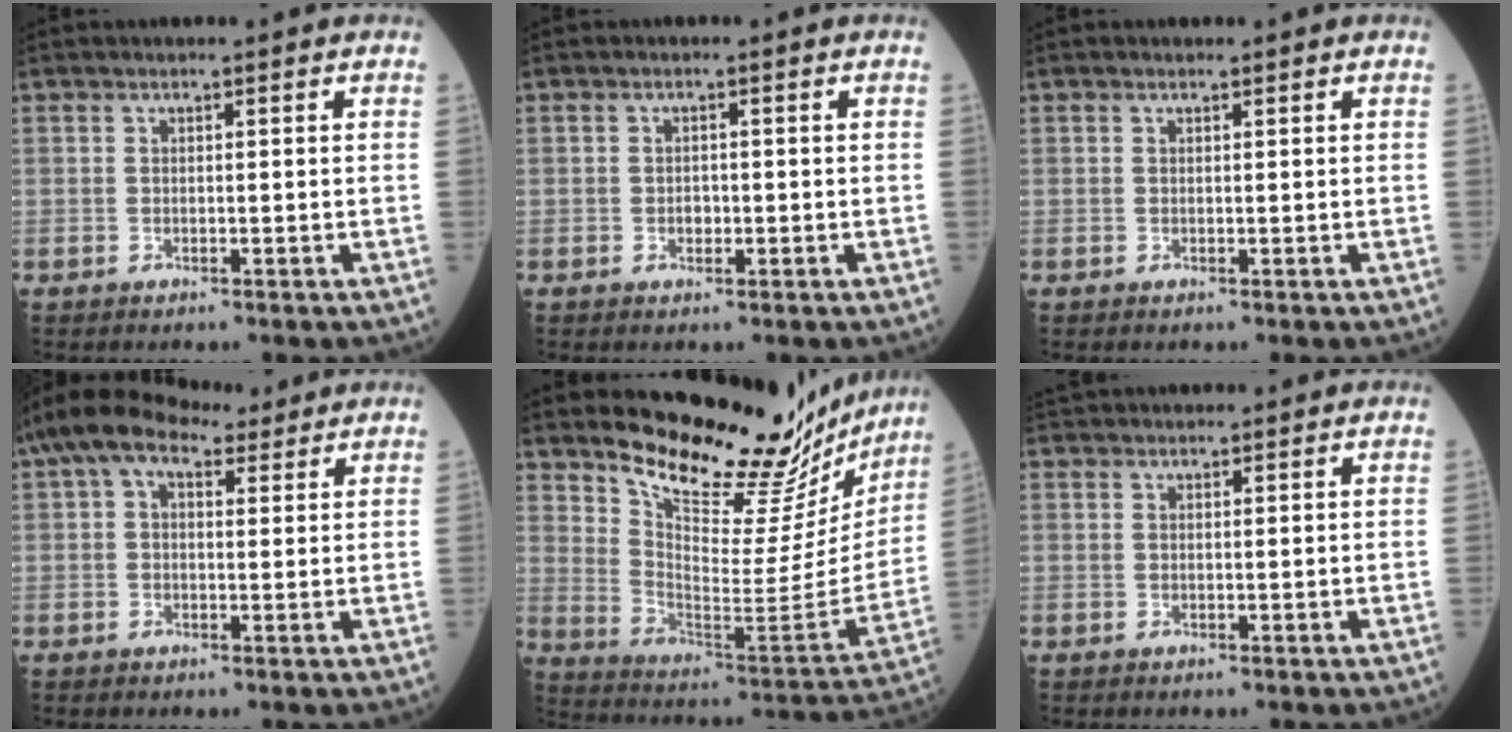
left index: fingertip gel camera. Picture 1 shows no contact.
{"total": 1.3, "force": [-0.4, 1.0, 0.8], "torque": [-0.013, 0.003, -0.005]}
{"total": 0.0}
{"total": 8.6, "force": [5.7, 4.1, 5.0], "torque": [-0.098, 0.047, 0.100]}
{"total": 22.8, "force": [20.2, 6.0, 8.7], "torque": [-0.126, -0.065, 0.281]}
{"total": 3.3, "force": [3.1, 0.8, 0.8], "torque": [-0.008, 0.037, 0.052]}